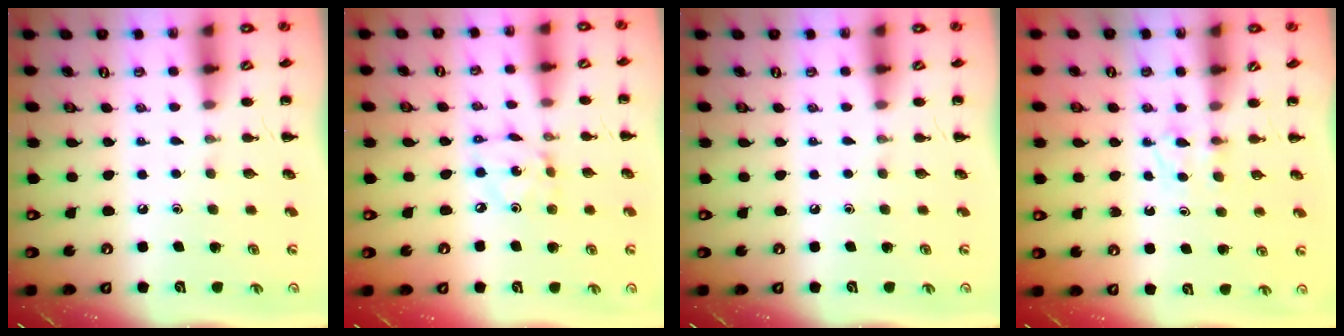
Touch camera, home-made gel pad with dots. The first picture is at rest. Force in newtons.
{"total": 3.2, "press": 3.1, "slide": 0.5}
{"total": 0.0}
{"total": 3.1, "press": 2.8, "slide": 1.3}